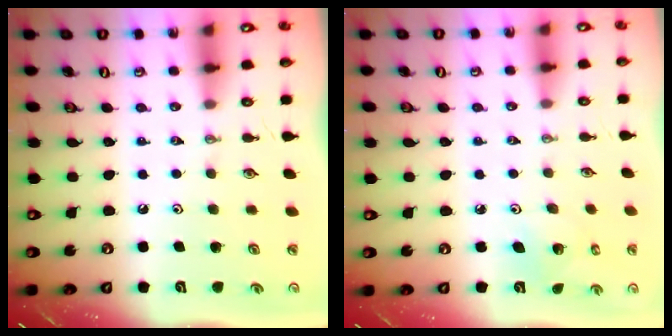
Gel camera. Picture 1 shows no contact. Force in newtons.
{"total": 2.9, "press": 2.9, "slide": 0.2}